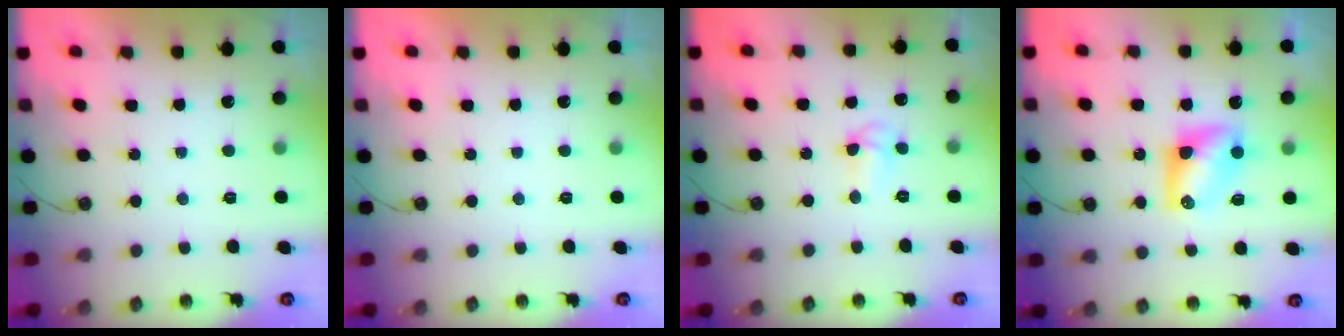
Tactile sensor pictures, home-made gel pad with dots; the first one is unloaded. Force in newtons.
{"total": 0.0}
{"total": 4.0, "press": 3.9, "slide": 0.7}
{"total": 7.9, "press": 7.9, "slide": 0.7}